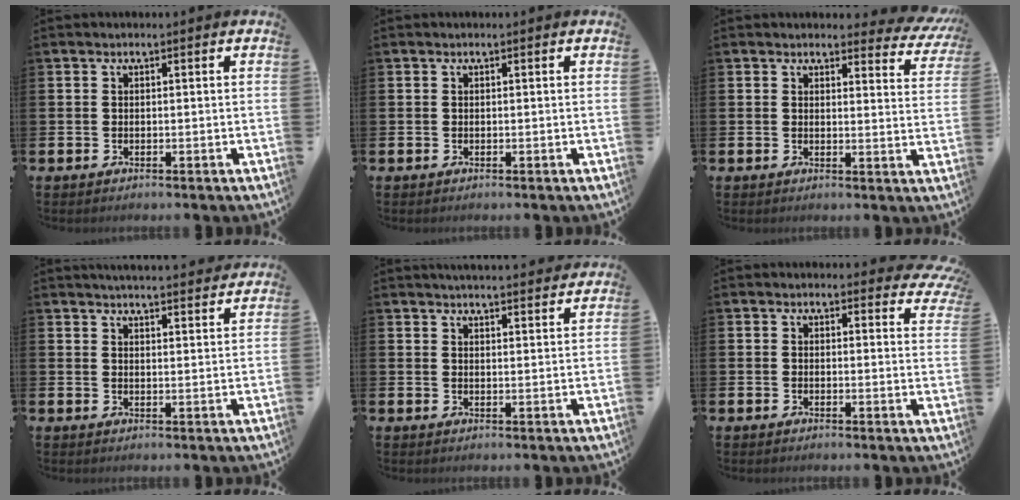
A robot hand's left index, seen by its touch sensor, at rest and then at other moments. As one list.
[{"total": 0.0}, {"total": 2.9, "force": [2.6, 1.0, 0.5], "torque": [-0.001, -0.018, 0.042]}, {"total": 4.3, "force": [4.3, -0.2, 0.2], "torque": [0.002, -0.029, 0.074]}, {"total": 3.8, "force": [3.8, -0.1, 0.1], "torque": [-0.003, -0.022, 0.068]}, {"total": 2.3, "force": [2.1, 0.8, 0.2], "torque": [0.007, -0.010, 0.033]}]